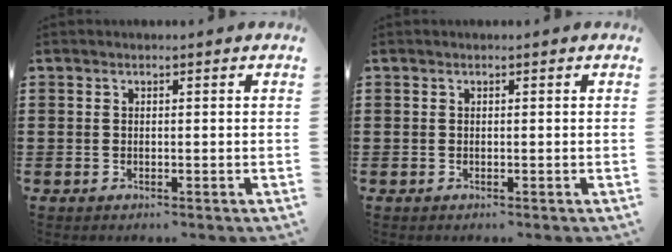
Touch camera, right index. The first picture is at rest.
{"total": 0.0}